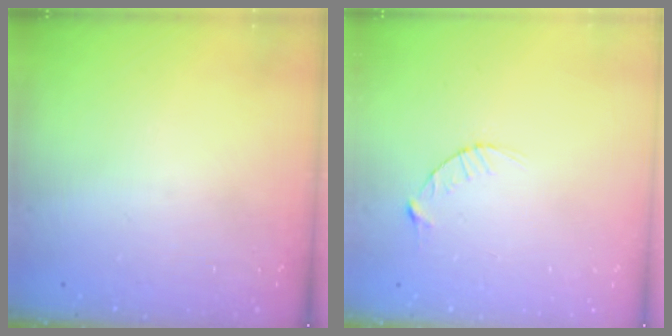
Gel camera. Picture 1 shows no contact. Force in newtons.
{"total": 2.9, "press": 2.9, "slide": 0.4}